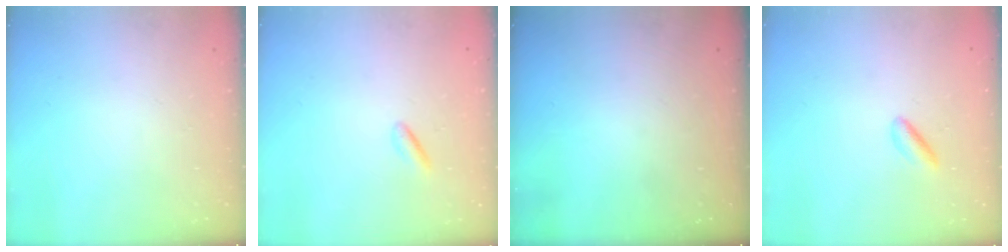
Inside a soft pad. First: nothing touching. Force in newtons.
{"total": 0.9, "press": 0.6, "slide": 0.6}
{"total": 0.0}
{"total": 2.8, "press": 2.7, "slide": 0.8}